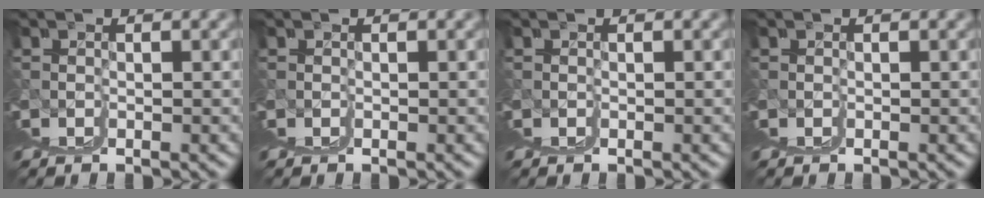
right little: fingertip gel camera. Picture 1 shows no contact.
{"total": 0.0}
{"total": 0.0}
{"total": 0.0}